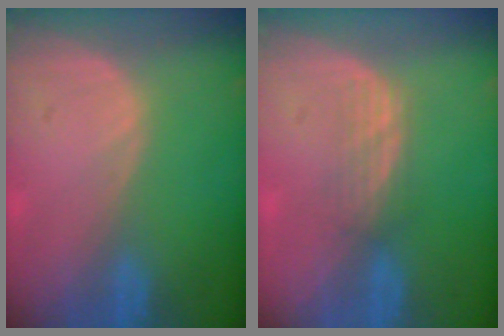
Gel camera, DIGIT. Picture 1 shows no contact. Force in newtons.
{"total": 2.8, "press": 2.6, "slide": 1.0}